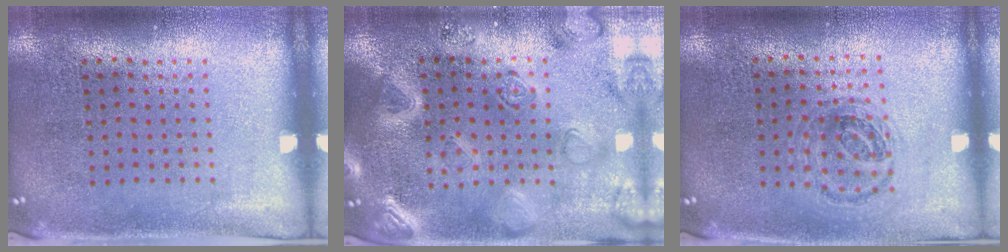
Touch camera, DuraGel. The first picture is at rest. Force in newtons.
{"total": 3.0, "press": 2.9, "slide": 0.8}
{"total": 1.0, "press": 0.9, "slide": 0.4}